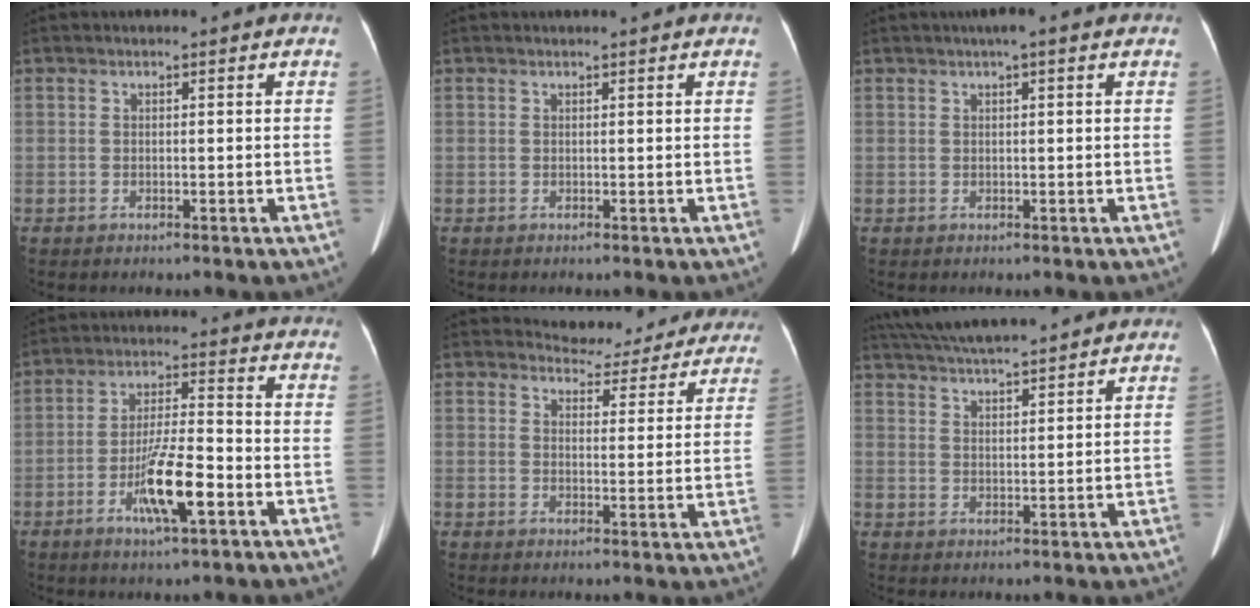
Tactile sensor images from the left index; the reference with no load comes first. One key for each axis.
{"total": 0.9, "fx": 0.7, "fy": -0.1, "fz": 0.6, "tx": -0.008, "ty": 0.007, "tz": 0.013}
{"total": 2.6, "fx": 1.6, "fy": 0.2, "fz": 2.0, "tx": -0.033, "ty": 0.016, "tz": 0.023}
{"total": 9.7, "fx": -4.3, "fy": 1.3, "fz": 8.5, "tx": -0.165, "ty": -0.008, "tz": -0.075}
{"total": 11.3, "fx": 10.7, "fy": 3.5, "fz": 0.5, "tx": 0.021, "ty": -0.011, "tz": 0.110}
{"total": 14.2, "fx": 12.7, "fy": 1.6, "fz": 6.1, "tx": -0.114, "ty": 0.038, "tz": 0.198}